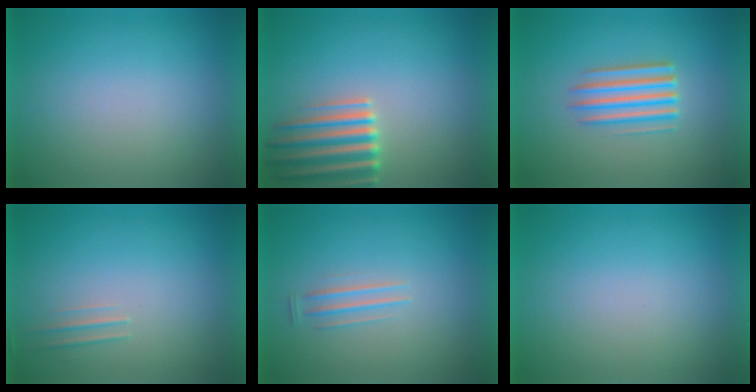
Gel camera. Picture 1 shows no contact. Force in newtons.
{"total": 5.2}
{"total": 3.6}
{"total": 1.5}
{"total": 1.3}
{"total": 1.2}